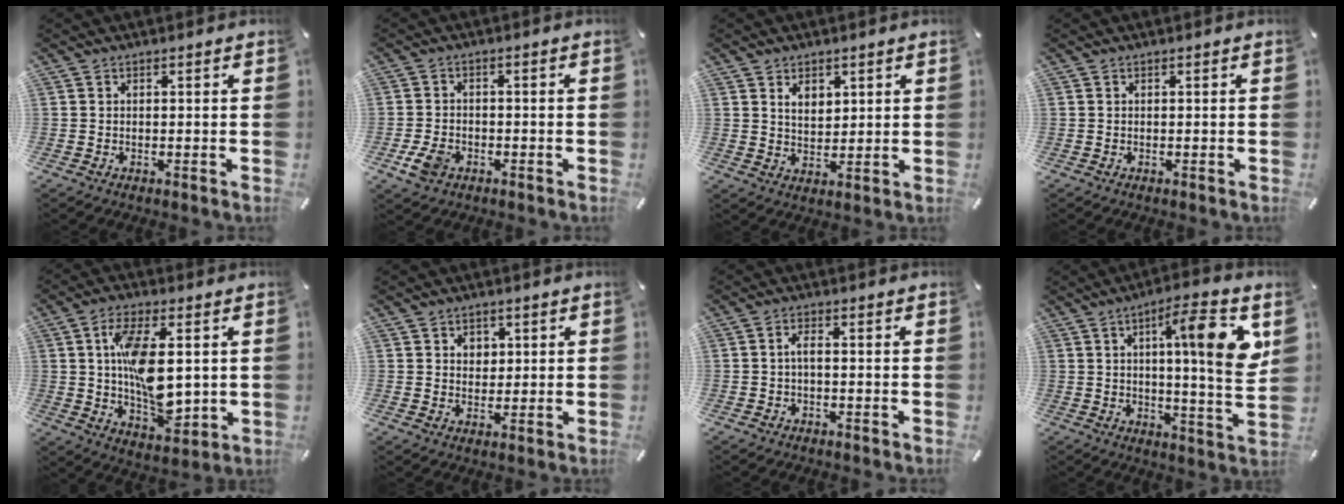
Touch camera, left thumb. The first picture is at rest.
{"total": 5.2, "force": [-2.4, 3.6, 2.9], "torque": [-0.072, 0.004, -0.046]}
{"total": 4.5, "force": [2.4, 3.3, 1.8], "torque": [-0.030, -0.005, 0.041]}
{"total": 0.0}
{"total": 14.1, "force": [1.4, 7.1, 12.1], "torque": [-0.233, -0.011, 0.022]}
{"total": 3.3, "force": [1.1, 3.0, 0.8], "torque": [0.000, -0.004, 0.013]}
{"total": 2.5, "force": [-0.7, 1.0, 2.2], "torque": [-0.048, 0.003, -0.015]}
{"total": 15.7, "force": [4.8, 2.3, 14.8], "torque": [-0.215, -0.019, 0.061]}